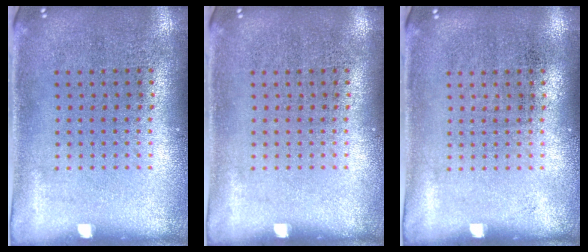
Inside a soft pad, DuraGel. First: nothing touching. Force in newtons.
{"total": 0.0}
{"total": 0.0}